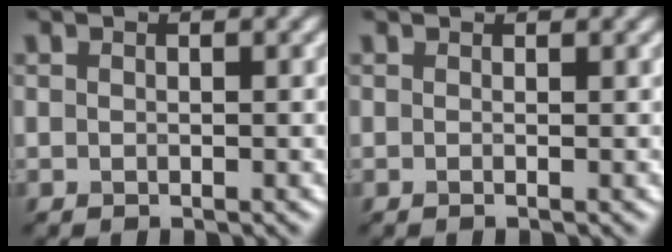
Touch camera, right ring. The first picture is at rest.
{"total": 0.5, "force": [0.3, 0.1, 0.4], "torque": [-0.015, -0.009, -0.003]}